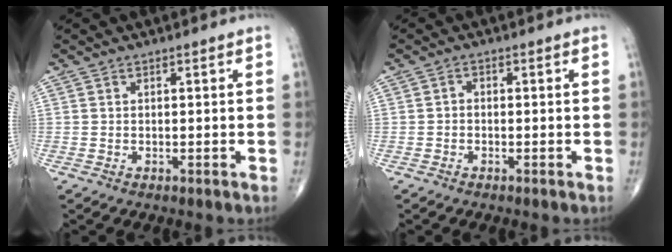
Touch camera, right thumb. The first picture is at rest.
{"total": 1.0, "force": [-0.3, 0.8, 0.5], "torque": [-0.003, 0.003, -0.009]}